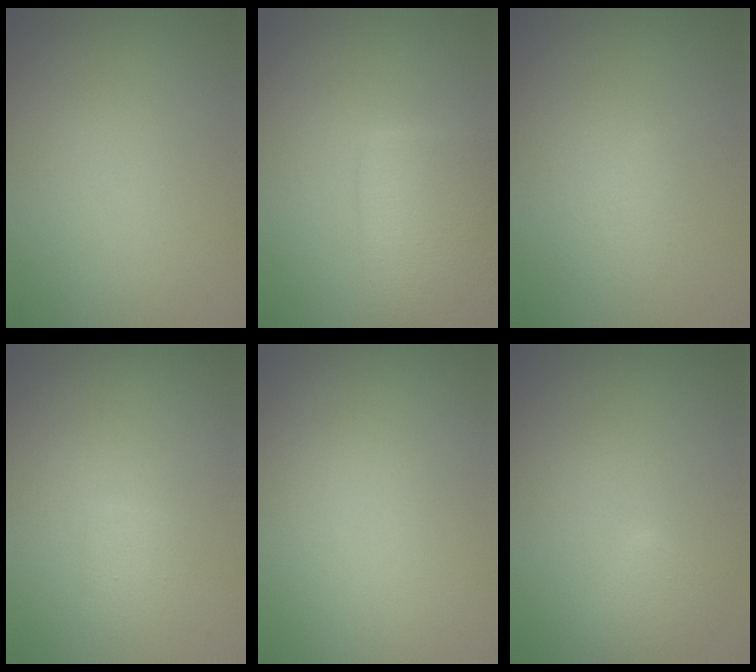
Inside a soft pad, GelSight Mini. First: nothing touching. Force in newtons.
{"total": 4.7, "press": 4.7, "slide": 0.2}
{"total": 1.3, "press": 1.3, "slide": 0.1}
{"total": 1.1, "press": 1.1, "slide": 0.1}
{"total": 0.0}
{"total": 1.6, "press": 1.6, "slide": 0.1}